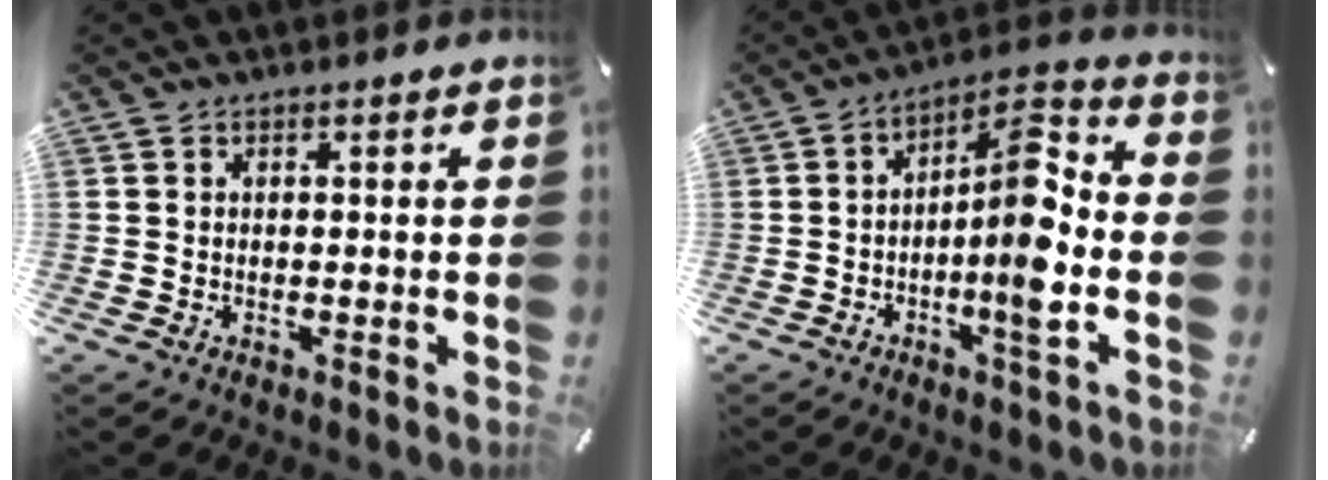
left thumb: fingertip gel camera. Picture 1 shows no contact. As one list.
[{"total": 13.7, "force": [-2.9, 3.8, 12.9], "torque": [-0.206, 0.005, -0.055]}]